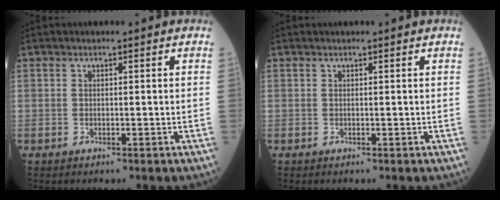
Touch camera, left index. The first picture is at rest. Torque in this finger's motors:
{"motor_torque": [0.00, 0.00, 0.00, 0.00]}